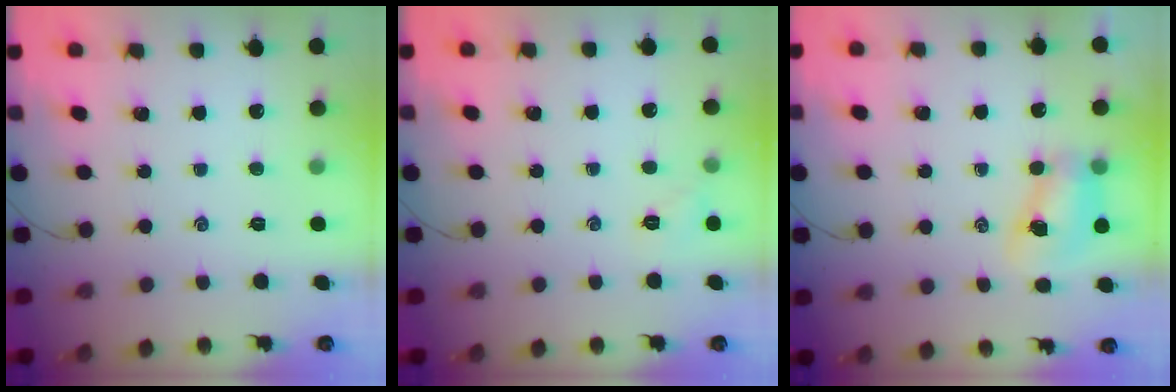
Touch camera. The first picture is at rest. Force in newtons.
{"total": 5.7, "press": 5.5, "slide": 1.4}
{"total": 7.8, "press": 7.7, "slide": 1.1}